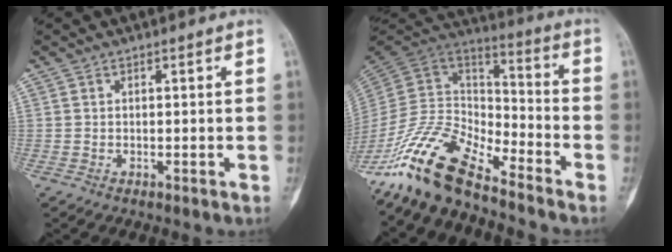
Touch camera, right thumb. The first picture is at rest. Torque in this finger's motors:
{"motor_torque": [1.05, -0.07, 1.45, -1.32, 0.40]}